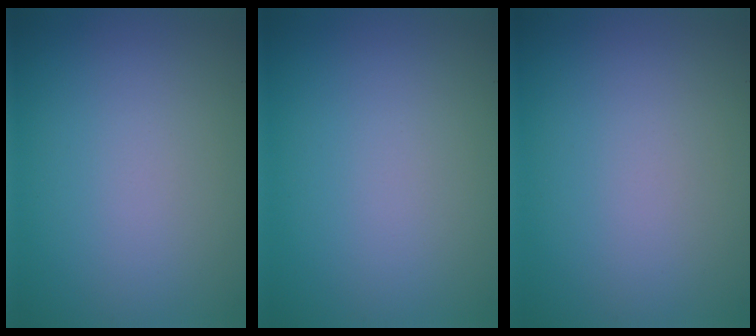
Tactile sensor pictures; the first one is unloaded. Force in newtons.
{"total": 0.0}
{"total": 0.0}